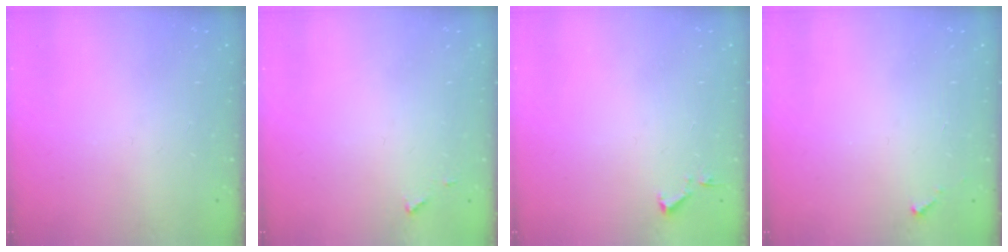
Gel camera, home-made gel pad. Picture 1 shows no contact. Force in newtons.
{"total": 4.3, "press": 4.2, "slide": 0.5}
{"total": 3.5, "press": 3.4, "slide": 0.6}
{"total": 2.8, "press": 2.8, "slide": 0.1}